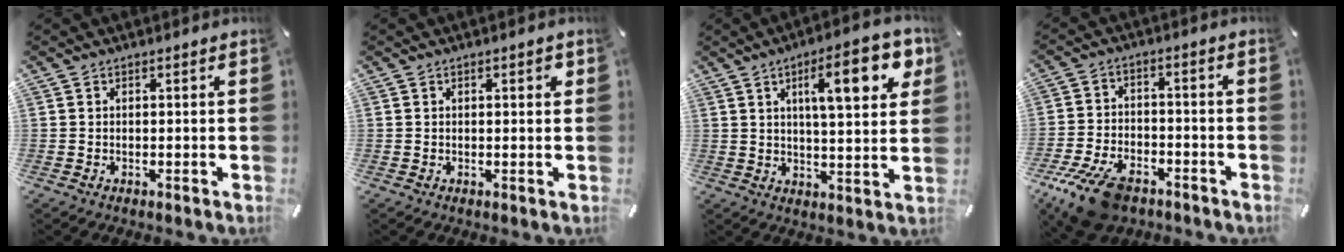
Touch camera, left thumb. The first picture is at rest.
{"total": 1.6, "force": [0.5, 0.5, 1.5], "torque": [-0.020, 0.002, 0.004]}
{"total": 15.7, "force": [6.4, 4.8, 13.5], "torque": [-0.197, -0.015, 0.094]}
{"total": 12.2, "force": [-7.9, 6.1, 7.1], "torque": [-0.135, 0.040, -0.140]}